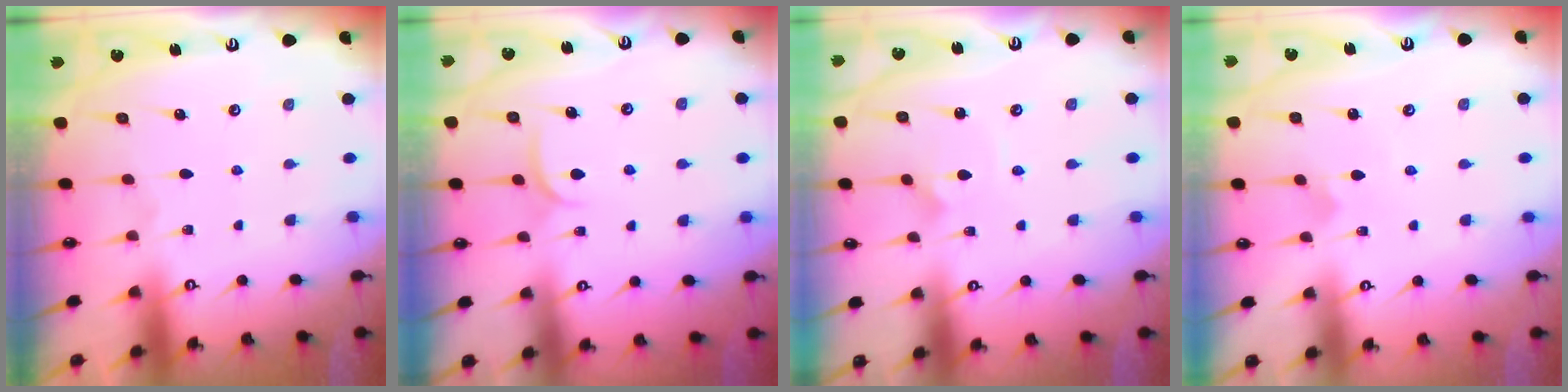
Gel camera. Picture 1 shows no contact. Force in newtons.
{"total": 5.6, "press": 5.6, "slide": 0.4}
{"total": 2.0, "press": 2.0, "slide": 0.1}
{"total": 1.8, "press": 1.8, "slide": 0.1}